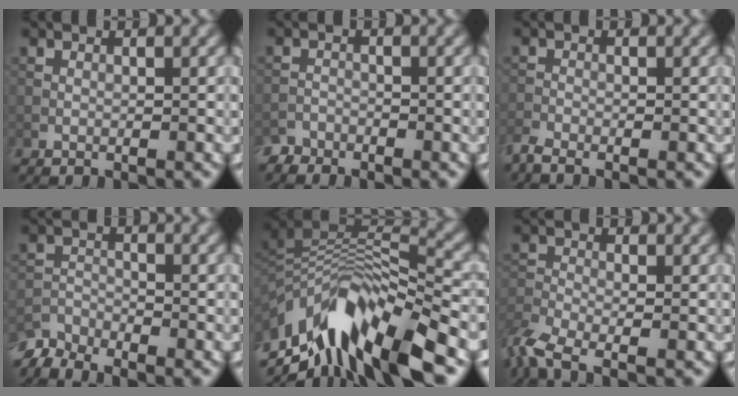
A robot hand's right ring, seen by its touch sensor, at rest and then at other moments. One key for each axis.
{"total": 1.7, "fx": -1.7, "fy": 0.5, "fz": -0.1, "tx": -0.002, "ty": 0.002, "tz": -0.032}
{"total": 1.9, "fx": -1.7, "fy": 0.3, "fz": 0.7, "tx": -0.021, "ty": -0.010, "tz": -0.045}
{"total": 3.7, "fx": -3.5, "fy": 0.8, "fz": 0.5, "tx": -0.011, "ty": -0.012, "tz": -0.076}
{"total": 12.5, "fx": -7.2, "fy": 4.6, "fz": 9.2, "tx": -0.185, "ty": 0.016, "tz": -0.124}
{"total": 5.2, "fx": -3.9, "fy": 1.7, "fz": 3.0, "tx": -0.068, "ty": -0.013, "tz": -0.091}